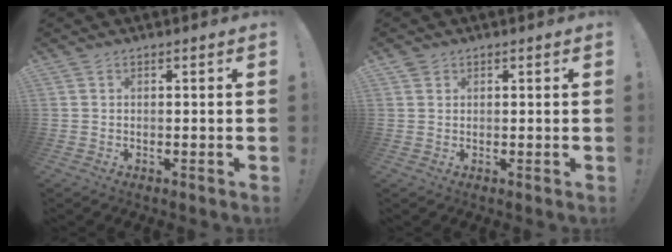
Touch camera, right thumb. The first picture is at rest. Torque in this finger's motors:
{"motor_torque": [-0.31, 0.43, 0.09, 0.21, 0.01]}